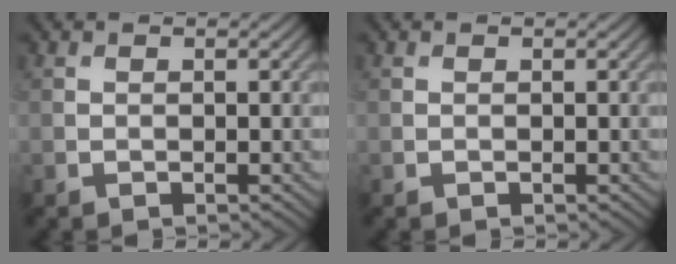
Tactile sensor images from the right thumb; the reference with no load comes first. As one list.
[{"total": 0.0}]